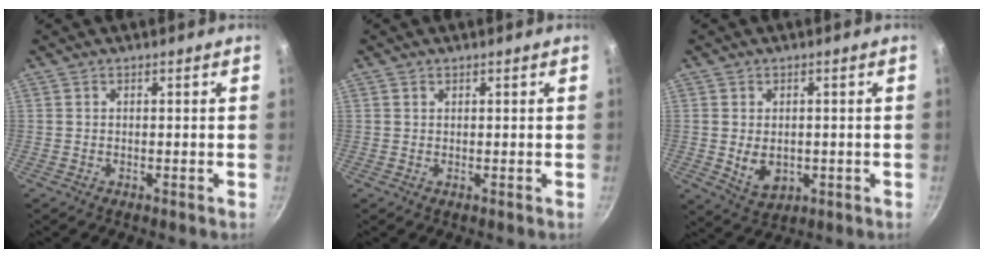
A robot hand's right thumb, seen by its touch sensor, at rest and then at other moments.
{"total": 0.6, "force": [0.3, 0.4, 0.1], "torque": [-0.001, 0.001, 0.004]}
{"total": 5.8, "force": [-0.4, 4.2, 4.0], "torque": [-0.057, -0.008, 0.007]}